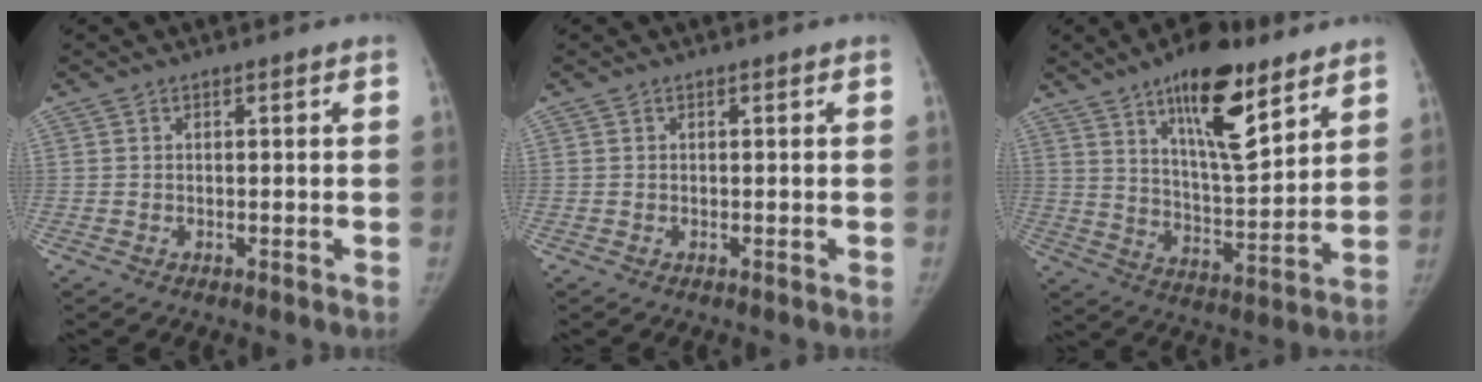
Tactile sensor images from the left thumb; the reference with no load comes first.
{"total": 0.0}
{"total": 17.0, "force": [10.3, 5.8, 12.3], "torque": [-0.165, -0.060, 0.170]}